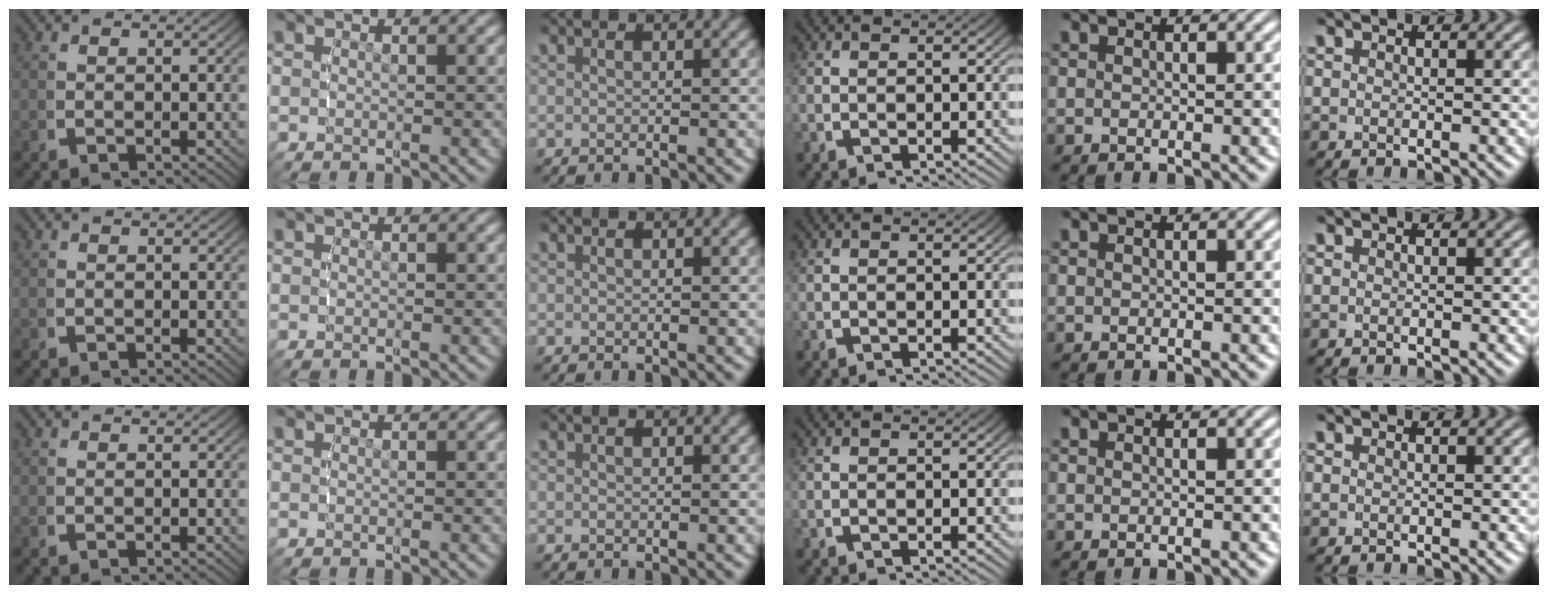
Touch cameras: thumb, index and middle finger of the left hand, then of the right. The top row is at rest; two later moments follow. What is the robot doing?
{"motion": "reach", "object": "paper"}